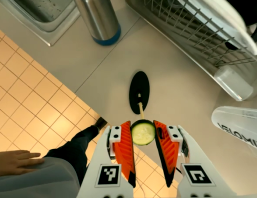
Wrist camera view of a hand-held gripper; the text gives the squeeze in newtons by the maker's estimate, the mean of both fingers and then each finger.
{"total": 8.1, "left": 8.0, "right": 8.2}